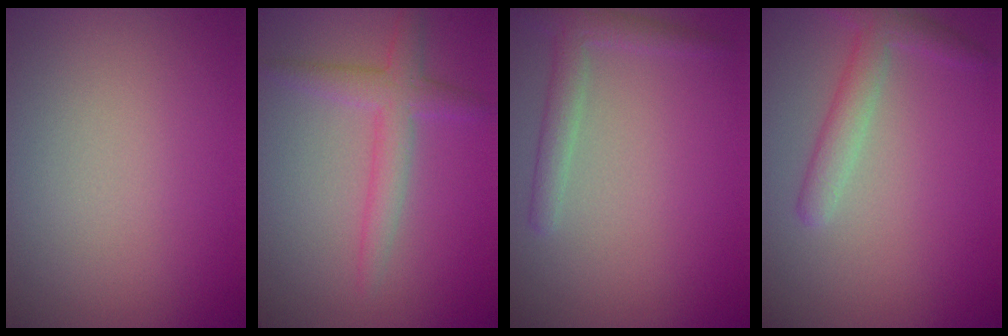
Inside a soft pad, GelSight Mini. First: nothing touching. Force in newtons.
{"total": 3.0, "press": 3.0, "slide": 0.1}
{"total": 2.3, "press": 2.2, "slide": 0.2}
{"total": 2.6, "press": 2.6, "slide": 0.1}